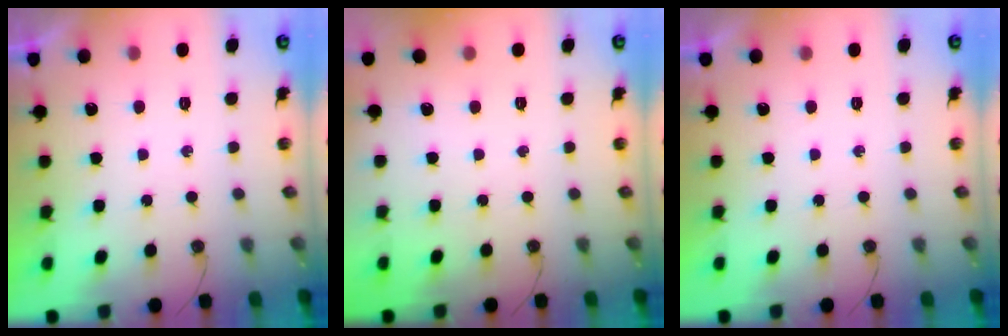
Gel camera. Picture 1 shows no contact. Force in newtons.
{"total": 0.0}
{"total": 0.0}